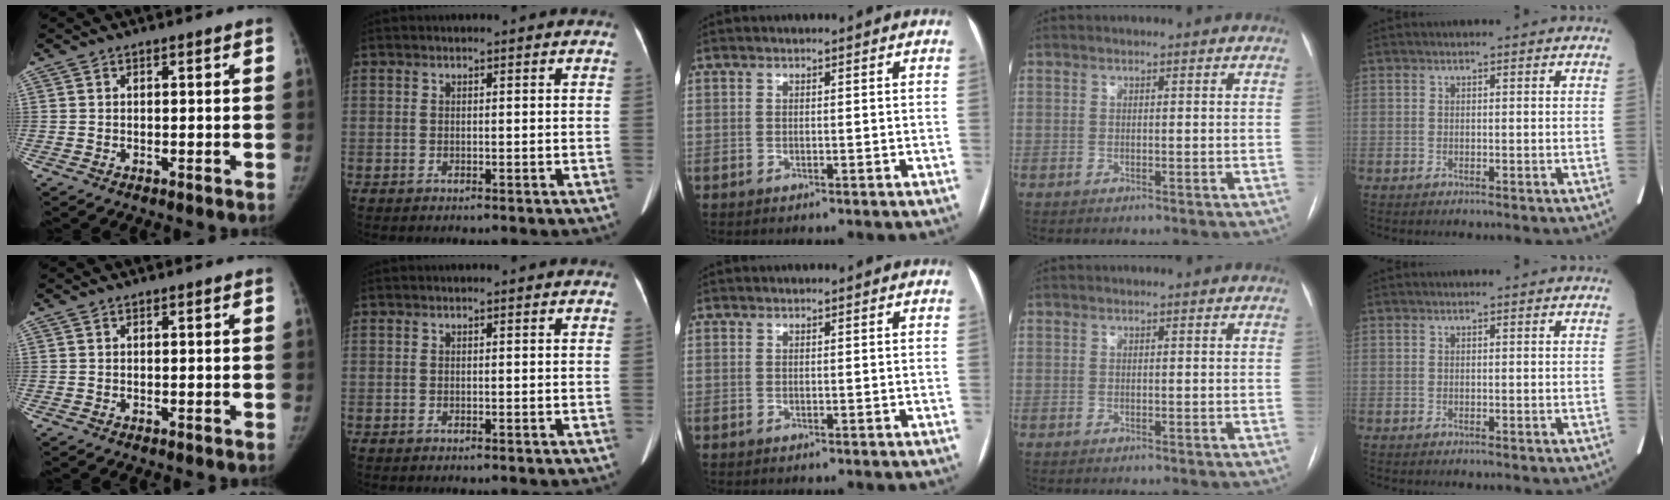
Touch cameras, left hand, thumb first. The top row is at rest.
{}